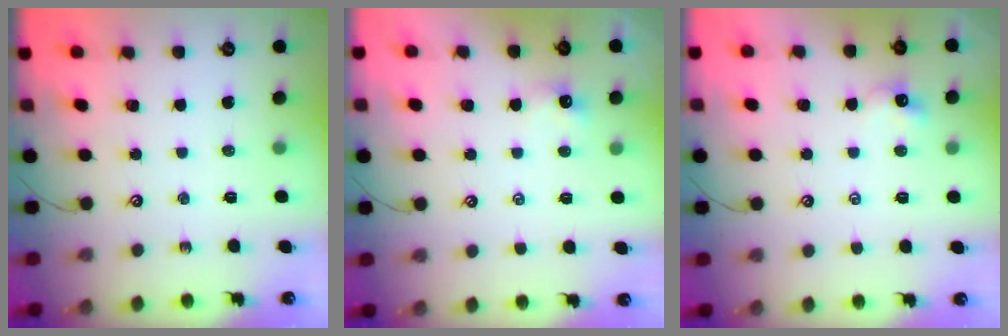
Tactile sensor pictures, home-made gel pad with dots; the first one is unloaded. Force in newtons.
{"total": 0.0}
{"total": 0.8, "press": 0.7, "slide": 0.4}